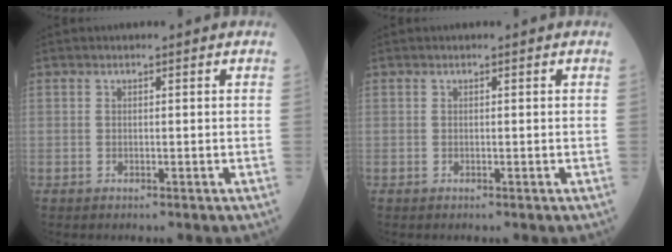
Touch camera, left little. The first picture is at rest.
{"total": 0.0}